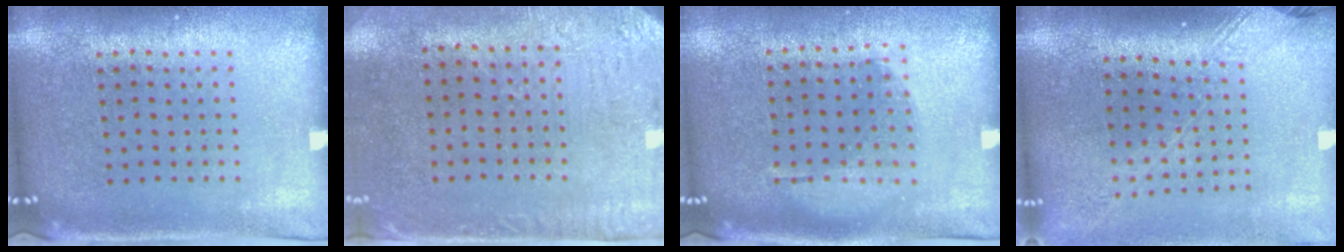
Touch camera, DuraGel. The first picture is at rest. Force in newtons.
{"total": 3.2, "press": 2.6, "slide": 2.0}
{"total": 1.1, "press": 0.9, "slide": 0.5}
{"total": 2.1, "press": 1.6, "slide": 1.4}